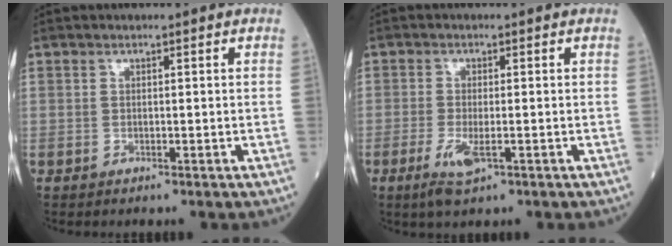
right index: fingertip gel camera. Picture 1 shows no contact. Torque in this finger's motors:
{"motor_torque": [-0.01, 0.03, 0.01, 0.03]}